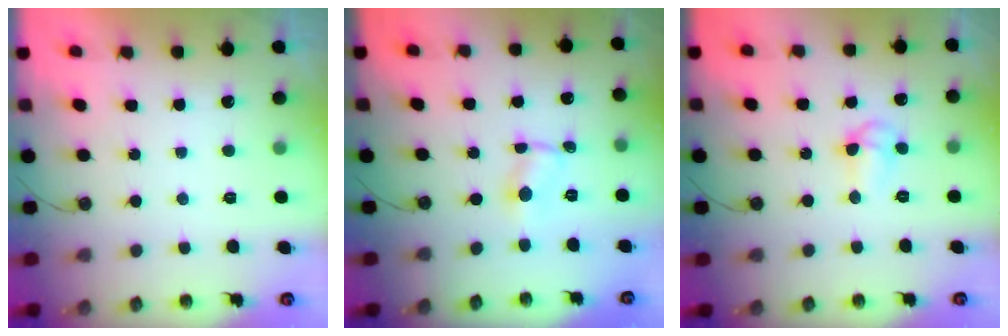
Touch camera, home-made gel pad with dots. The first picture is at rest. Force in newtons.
{"total": 0.9, "press": 0.8, "slide": 0.2}
{"total": 6.4, "press": 6.4, "slide": 0.8}